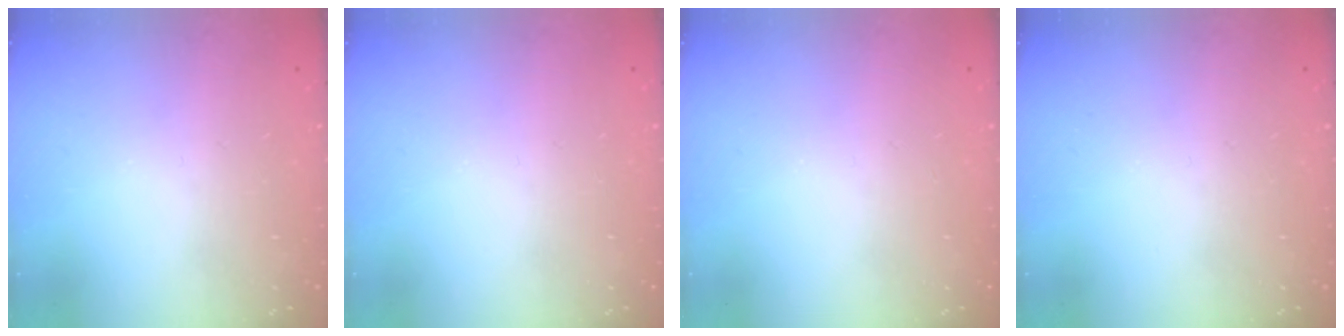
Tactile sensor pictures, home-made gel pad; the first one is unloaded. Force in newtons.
{"total": 0.0}
{"total": 0.0}
{"total": 0.0}